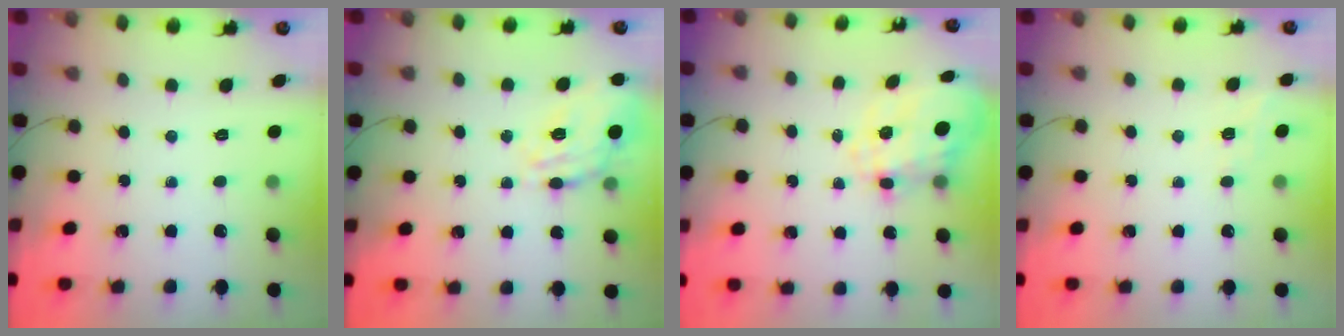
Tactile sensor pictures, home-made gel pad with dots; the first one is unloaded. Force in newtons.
{"total": 15.8, "press": 15.8, "slide": 0.5}
{"total": 10.7, "press": 10.6, "slide": 1.6}
{"total": 4.5, "press": 4.3, "slide": 1.5}